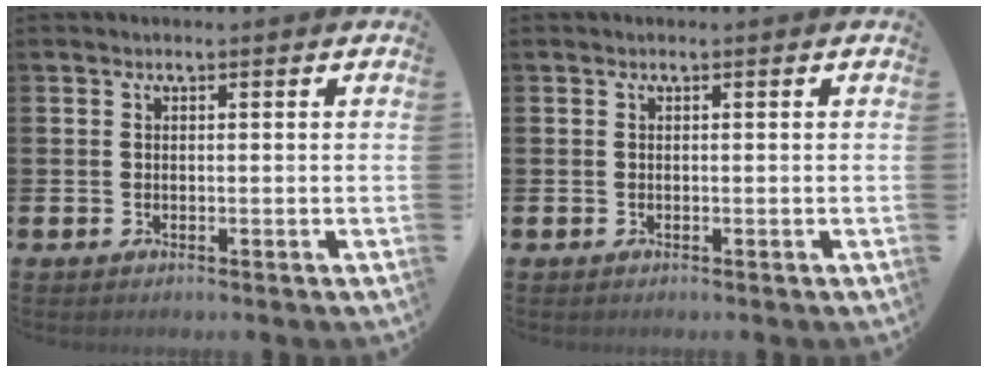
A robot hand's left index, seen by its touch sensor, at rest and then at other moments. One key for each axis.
{"total": 0.0}